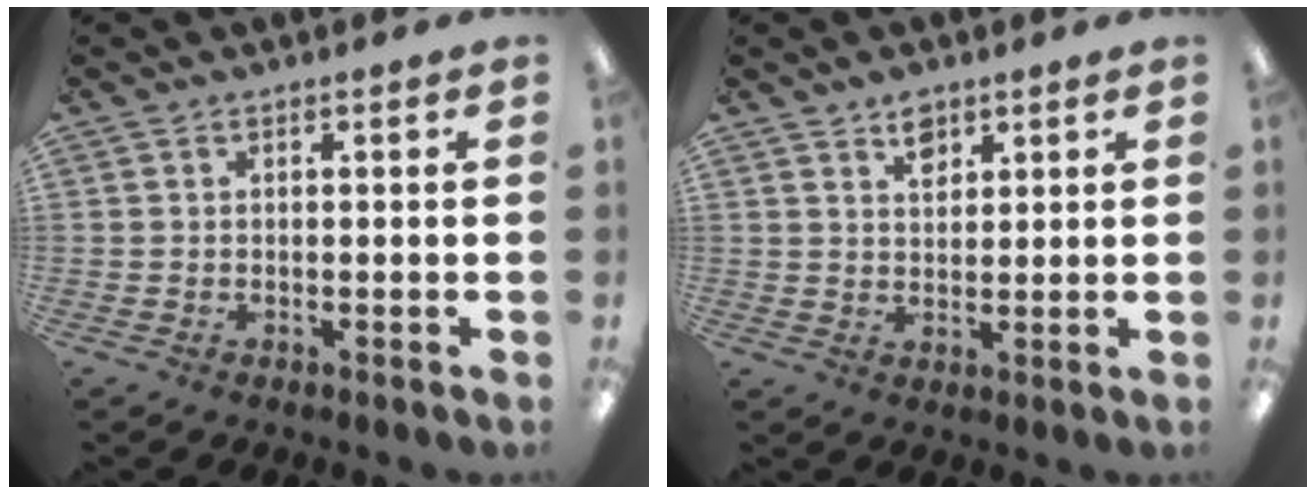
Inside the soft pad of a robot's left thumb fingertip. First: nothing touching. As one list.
[{"total": 4.1, "force": [3.0, 2.3, 1.5], "torque": [-0.013, -0.014, 0.052]}]